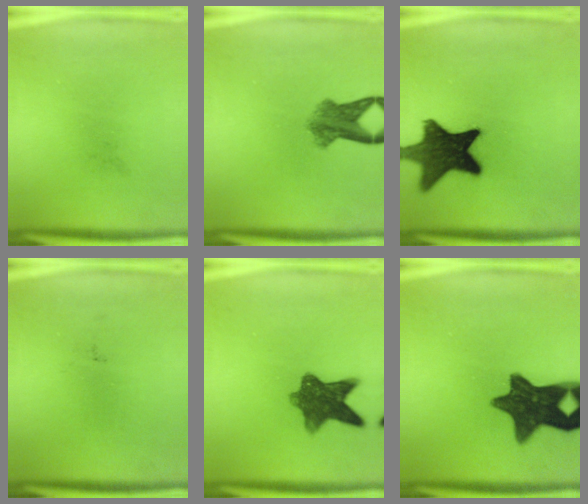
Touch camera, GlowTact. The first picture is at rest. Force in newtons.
{"total": 5.4}
{"total": 16.1}
{"total": 0.0}
{"total": 8.7}
{"total": 13.0}